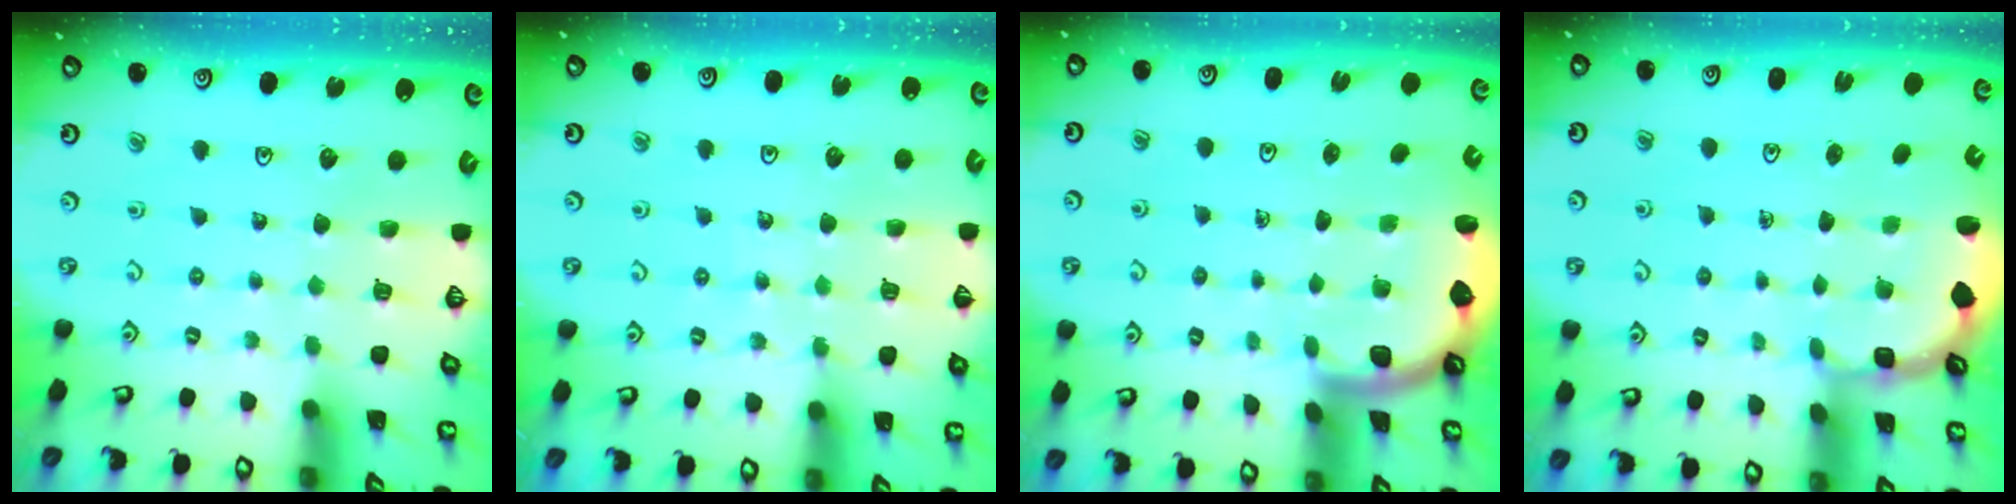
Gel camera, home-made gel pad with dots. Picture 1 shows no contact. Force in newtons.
{"total": 4.9, "press": 4.7, "slide": 1.2}
{"total": 1.9, "press": 1.9, "slide": 0.3}
{"total": 2.6, "press": 1.9, "slide": 1.7}